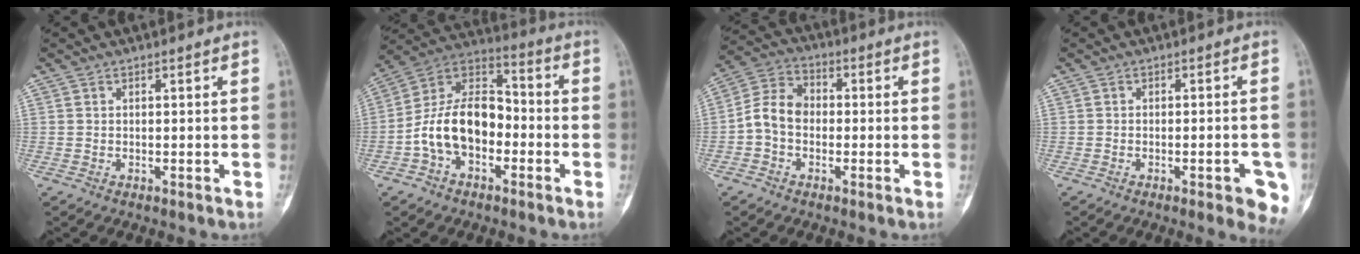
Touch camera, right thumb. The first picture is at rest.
{"total": 14.9, "force": [-3.7, 9.6, 10.8], "torque": [-0.175, 0.055, -0.076]}
{"total": 7.6, "force": [-1.2, 5.7, 4.8], "torque": [-0.078, 0.030, -0.039]}
{"total": 6.5, "force": [-2.9, 1.8, 5.5], "torque": [-0.053, 0.005, -0.030]}